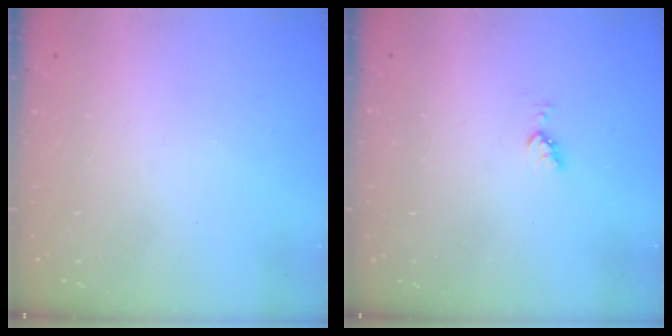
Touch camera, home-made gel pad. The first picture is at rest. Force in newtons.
{"total": 3.5, "press": 3.4, "slide": 0.9}